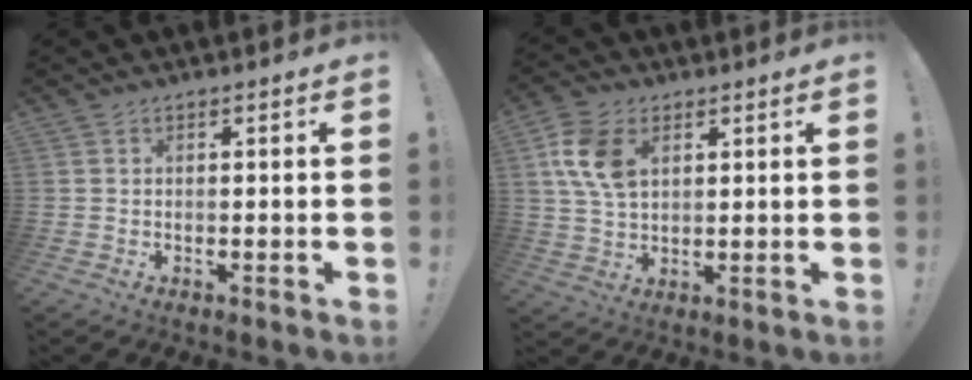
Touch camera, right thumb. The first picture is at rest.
{"total": 11.9, "force": [4.1, 7.9, 7.9], "torque": [-0.150, -0.002, 0.077]}